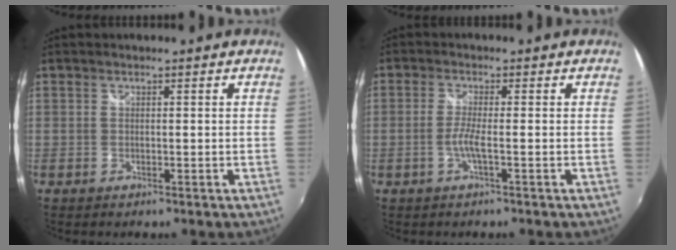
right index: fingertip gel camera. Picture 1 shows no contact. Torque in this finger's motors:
{"motor_torque": [0.50, 0.03, 0.21, 0.06]}